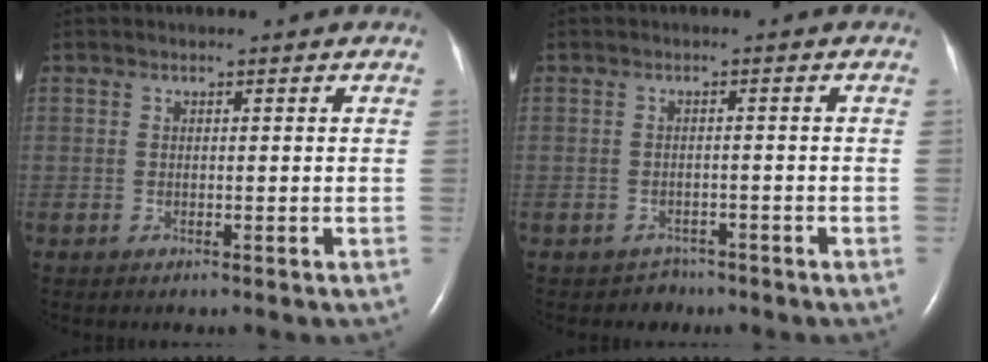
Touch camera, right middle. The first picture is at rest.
{"total": 2.1, "force": [-1.5, 1.2, -0.6], "torque": [0.003, 0.004, -0.023]}